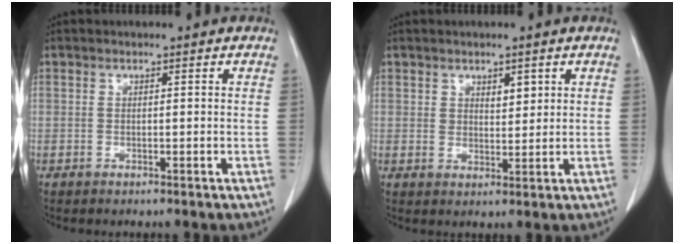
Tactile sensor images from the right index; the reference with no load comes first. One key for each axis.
{"total": 2.6, "fx": 1.3, "fy": 1.5, "fz": 1.6, "tx": -0.022, "ty": -0.003, "tz": 0.023}